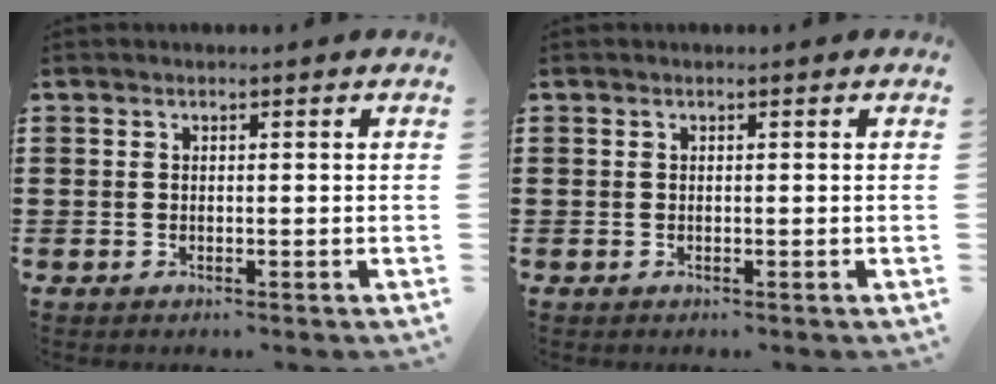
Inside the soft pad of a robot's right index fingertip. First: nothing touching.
{"total": 0.0}